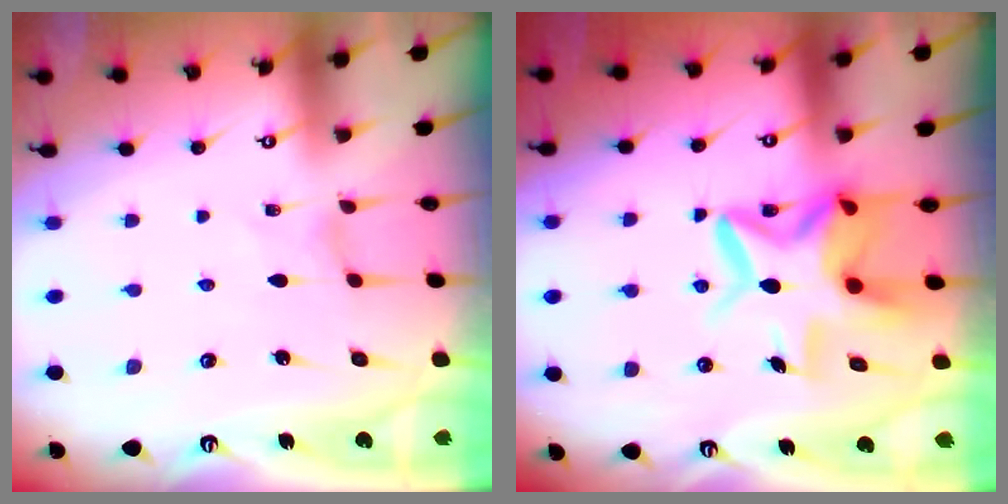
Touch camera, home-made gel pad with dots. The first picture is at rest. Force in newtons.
{"total": 12.7, "press": 12.6, "slide": 2.0}